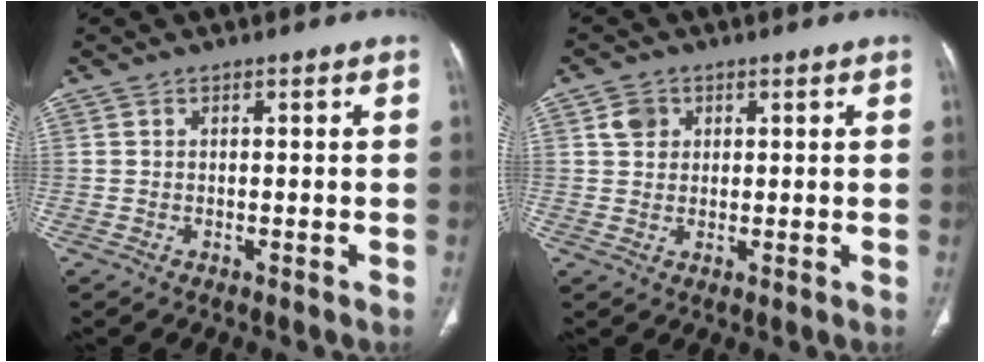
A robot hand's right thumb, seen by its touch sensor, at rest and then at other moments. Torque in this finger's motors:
{"motor_torque": [0.45, 0.41, 0.57, 0.40, -0.01]}